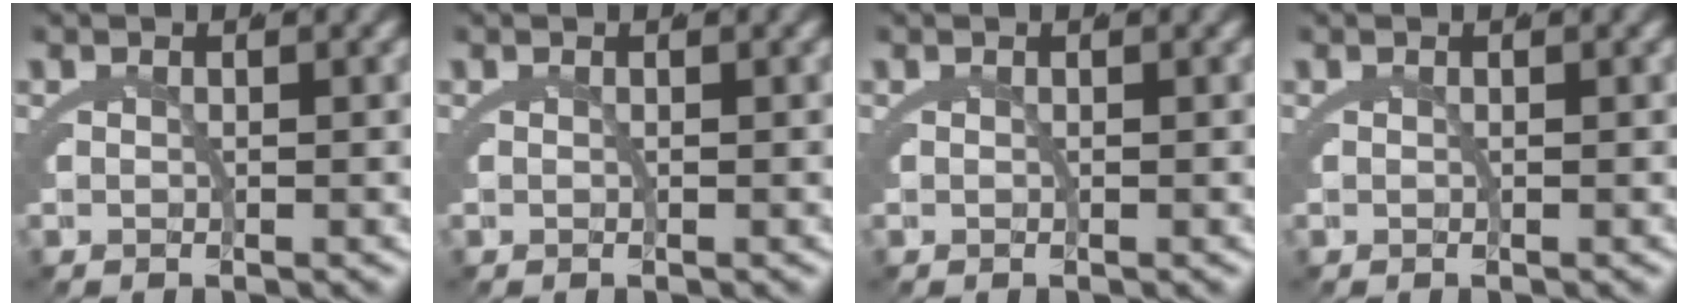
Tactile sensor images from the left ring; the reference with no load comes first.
{"total": 0.0}
{"total": 0.0}
{"total": 0.0}